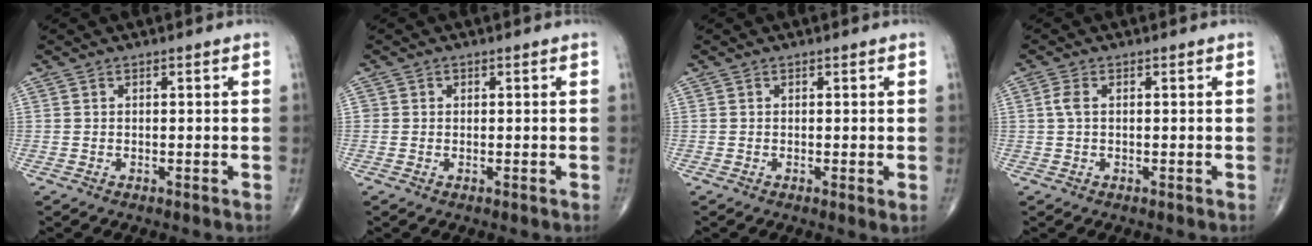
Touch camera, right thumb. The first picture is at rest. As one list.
[{"total": 0.6, "force": [0.0, 0.6, 0.0], "torque": [0.006, 0.003, -0.001]}, {"total": 0.9, "force": [0.1, 0.2, 0.9], "torque": [-0.017, -0.004, -0.002]}, {"total": 1.9, "force": [0.2, 0.9, 1.6], "torque": [-0.042, 0.005, 0.003]}]